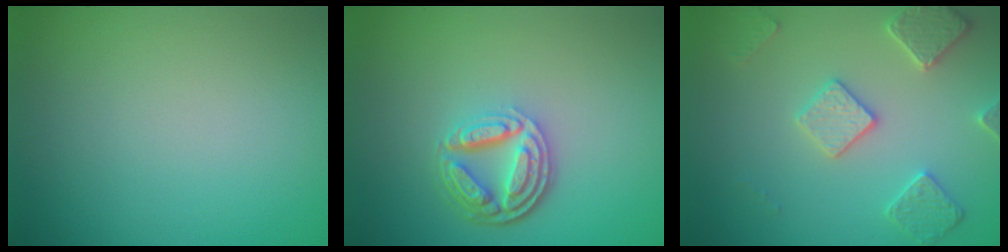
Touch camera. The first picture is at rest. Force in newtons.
{"total": 4.7, "press": 3.6, "slide": 3.1}
{"total": 3.7, "press": 3.4, "slide": 1.5}